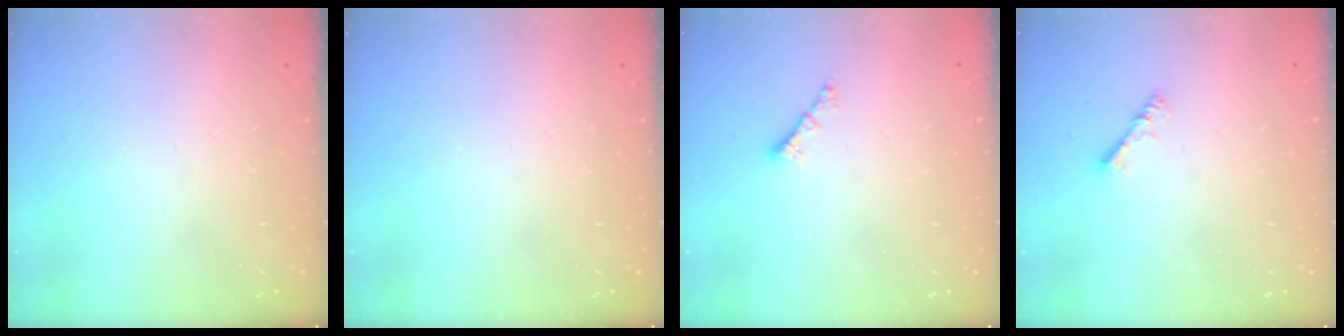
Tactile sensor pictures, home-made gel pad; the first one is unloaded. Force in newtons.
{"total": 0.0}
{"total": 2.0, "press": 2.0, "slide": 0.4}
{"total": 2.8, "press": 2.8, "slide": 0.5}